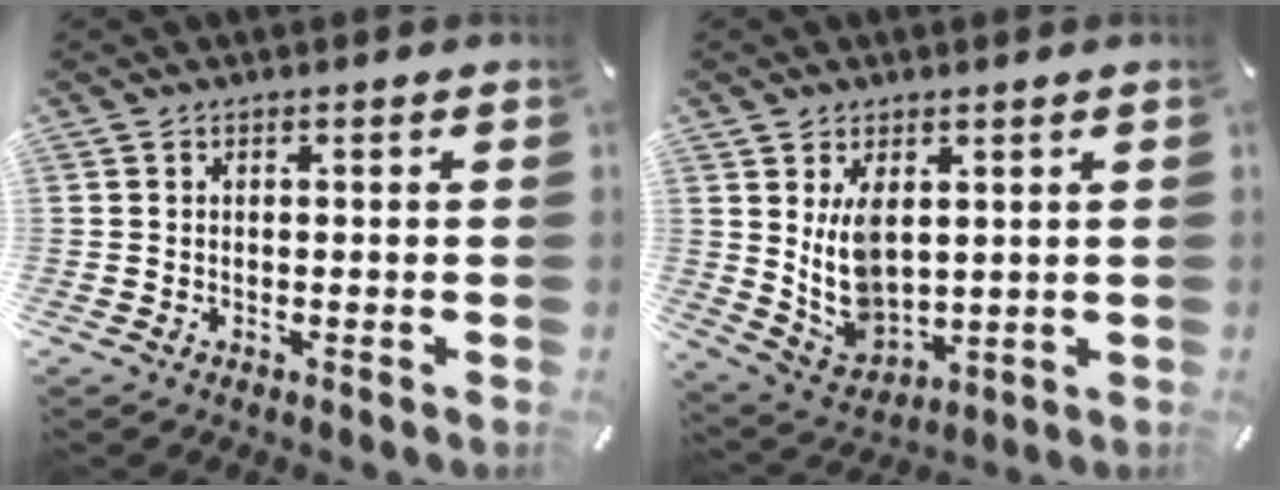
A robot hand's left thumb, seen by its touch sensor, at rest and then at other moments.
{"total": 9.4, "force": [3.4, 6.3, 6.1], "torque": [-0.140, -0.024, 0.062]}